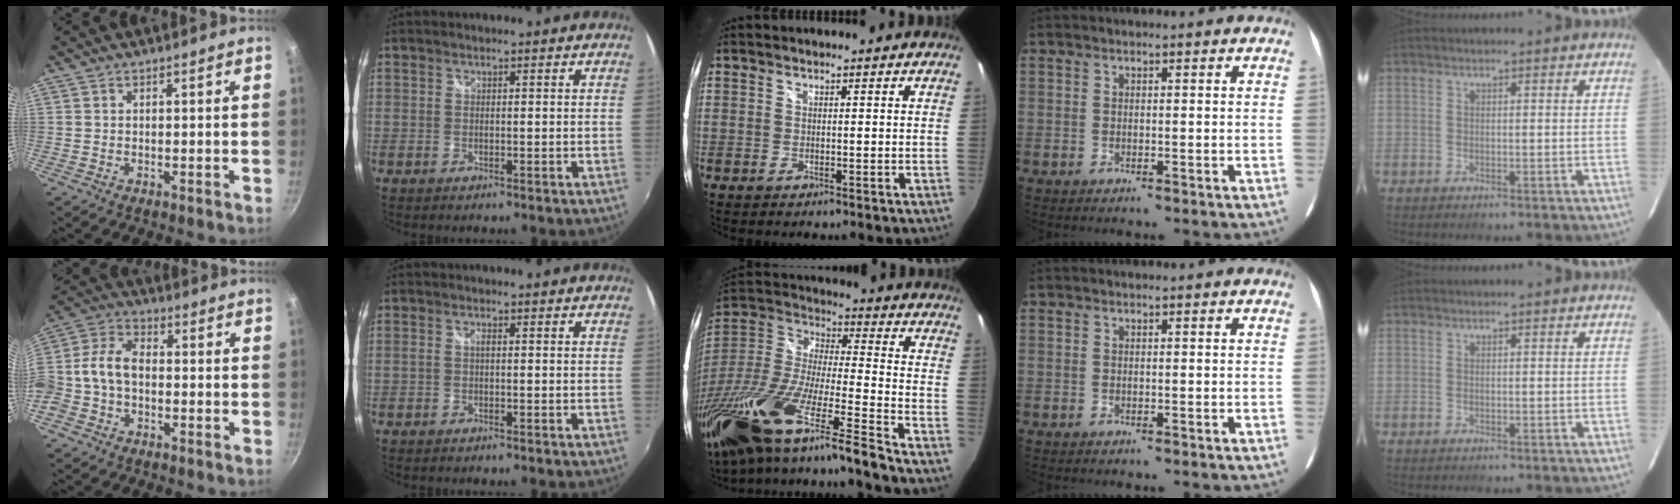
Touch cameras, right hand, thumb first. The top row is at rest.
{"thumb": {"total": 10.3, "force": [-1.8, 7.1, 7.2], "torque": [-0.141, 0.043, -0.051]}, "index": {"total": 0.9, "force": [-0.1, 0.2, 0.9], "torque": [-0.016, 0.003, -0.004]}, "middle": {"total": 27.8, "force": [-20.1, 1.9, 19.2], "torque": [-0.340, -0.067, -0.365]}}